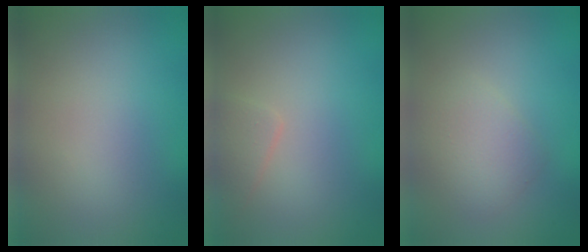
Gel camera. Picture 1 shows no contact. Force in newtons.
{"total": 1.6, "press": 1.6, "slide": 0.0}
{"total": 2.3, "press": 2.3, "slide": 0.0}